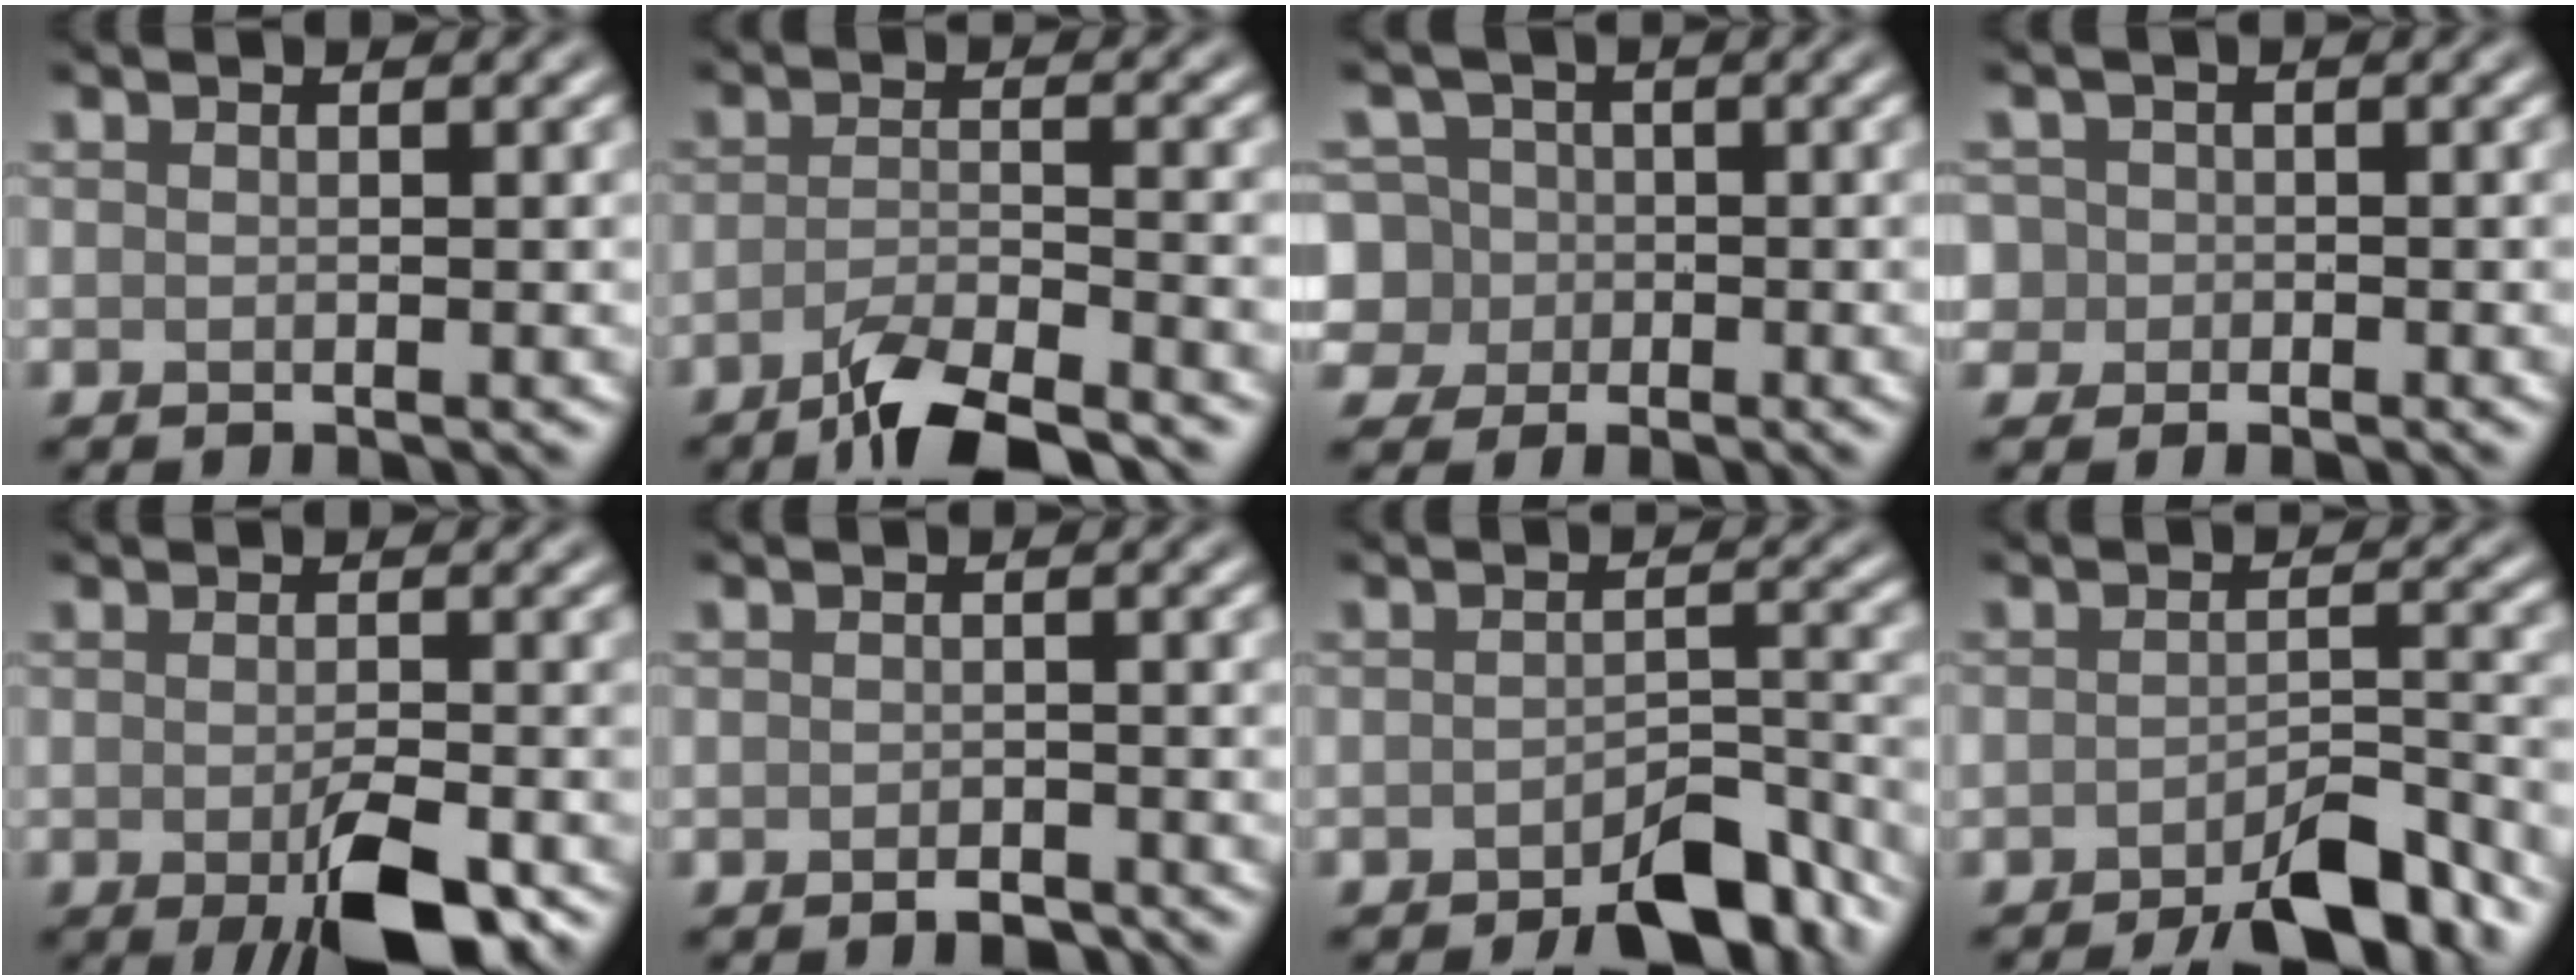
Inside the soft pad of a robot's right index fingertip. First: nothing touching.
{"total": 4.8, "force": [-3.6, 0.9, 3.0], "torque": [-0.051, -0.003, -0.076]}
{"total": 7.5, "force": [-0.9, 7.1, 2.3], "torque": [-0.051, 0.025, -0.045]}
{"total": 3.3, "force": [0.3, 3.2, 0.8], "torque": [0.001, 0.018, -0.020]}
{"total": 5.1, "force": [-2.2, 1.8, 4.3], "torque": [-0.068, -0.011, -0.034]}
{"total": 1.4, "force": [-1.0, 0.8, 0.7], "torque": [-0.011, -0.003, -0.017]}
{"total": 5.4, "force": [-3.8, 2.1, 3.2], "torque": [-0.038, 0.004, -0.053]}
{"total": 5.7, "force": [-4.3, 1.4, 3.5], "torque": [-0.045, 0.005, -0.065]}